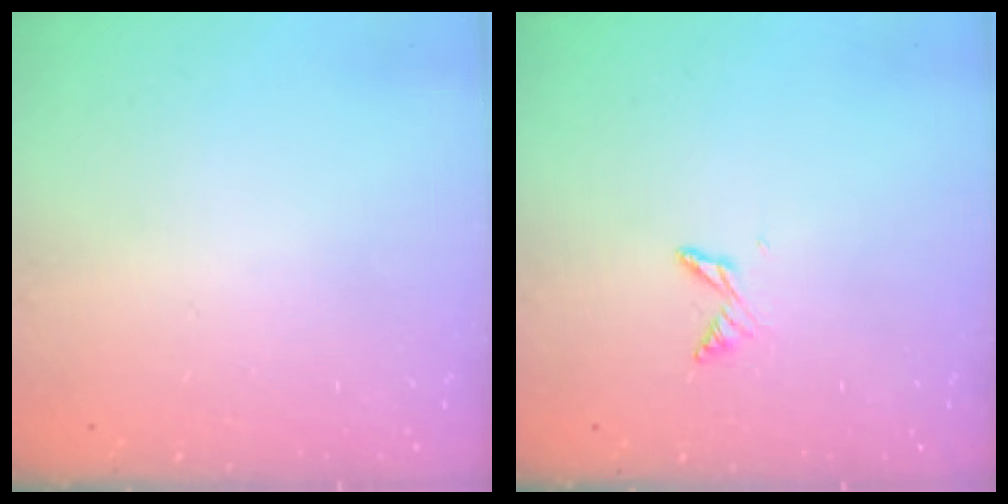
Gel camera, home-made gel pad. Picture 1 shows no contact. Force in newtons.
{"total": 5.3, "press": 5.2, "slide": 0.6}